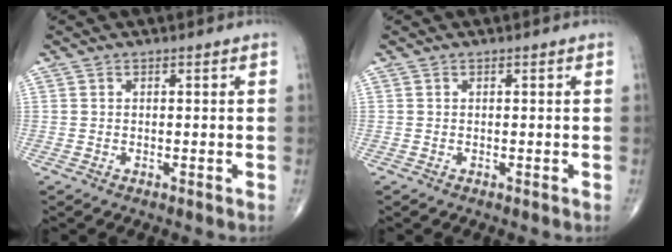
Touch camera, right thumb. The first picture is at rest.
{"total": 0.0}